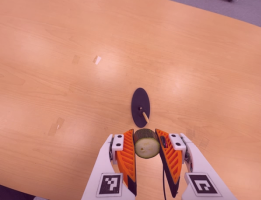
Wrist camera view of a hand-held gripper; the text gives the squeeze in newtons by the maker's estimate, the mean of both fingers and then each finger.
{"total": 10.7, "left": 10.1, "right": 11.4}